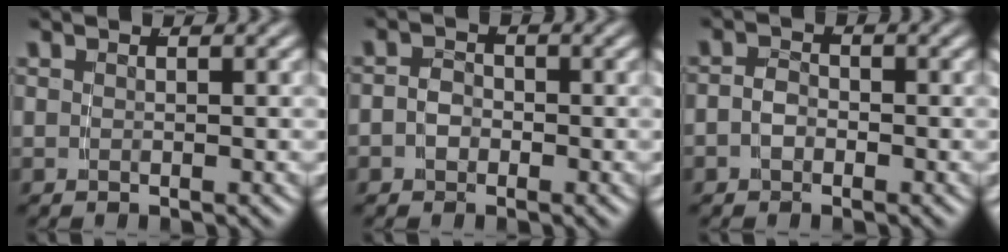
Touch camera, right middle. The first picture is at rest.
{"total": 2.4, "force": [-1.0, 2.0, 0.9], "torque": [-0.029, -0.014, -0.014]}
{"total": 2.0, "force": [-1.0, 1.5, 1.0], "torque": [-0.031, -0.014, -0.014]}